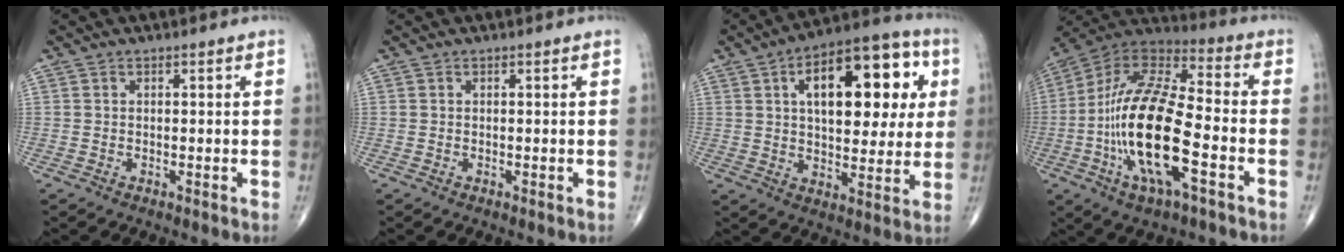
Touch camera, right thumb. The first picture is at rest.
{"total": 0.0}
{"total": 21.3, "force": [5.8, 10.6, 17.6], "torque": [-0.212, 0.009, 0.078]}
{"total": 22.2, "force": [-5.7, 7.9, 20.0], "torque": [-0.398, 0.031, -0.099]}